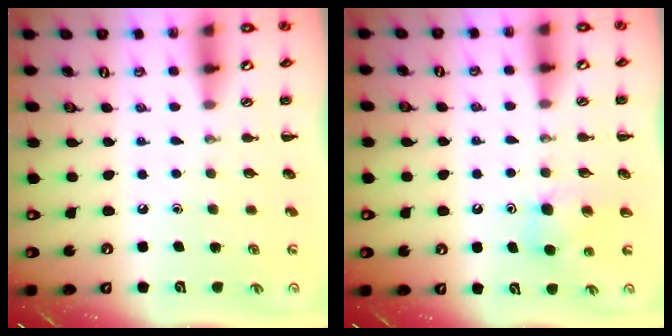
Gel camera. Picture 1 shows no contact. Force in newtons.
{"total": 5.1, "press": 5.0, "slide": 1.1}